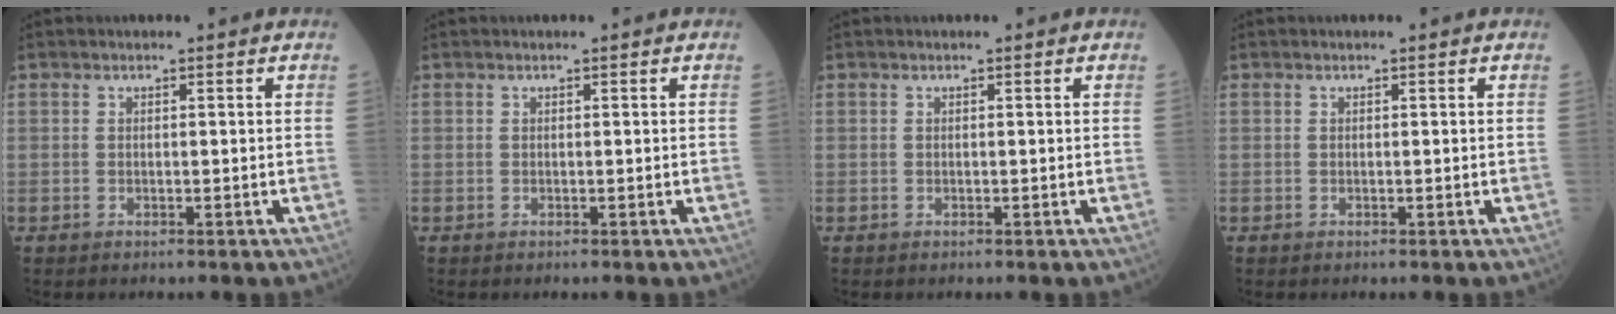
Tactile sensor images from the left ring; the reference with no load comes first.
{"total": 0.0}
{"total": 0.0}
{"total": 0.0}